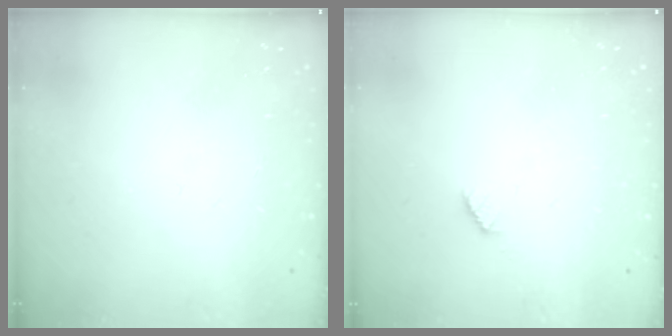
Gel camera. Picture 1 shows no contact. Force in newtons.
{"total": 4.3, "press": 4.3, "slide": 0.6}